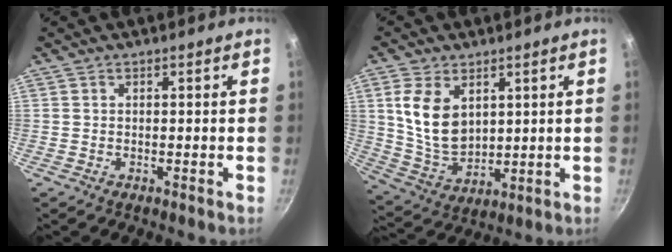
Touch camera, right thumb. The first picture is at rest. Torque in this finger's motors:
{"motor_torque": [-1.00, 1.14, -0.04, 0.26, 0.11]}